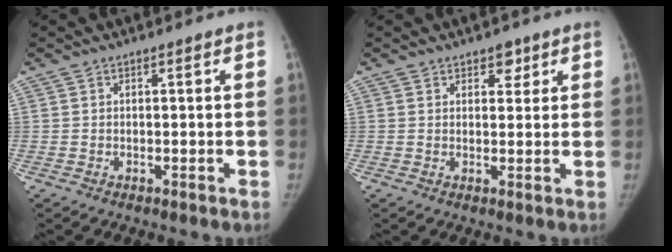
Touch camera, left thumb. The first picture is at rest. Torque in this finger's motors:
{"motor_torque": [0.96, 0.25, 0.32, -0.06, 0.08]}